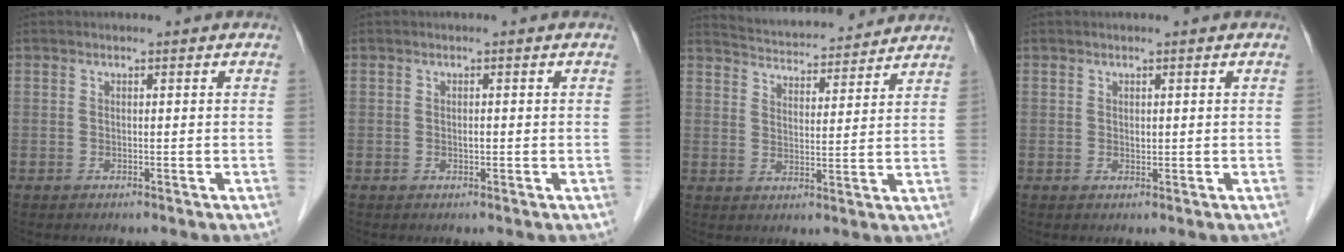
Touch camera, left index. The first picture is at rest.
{"total": 0.6, "force": [-0.3, 0.2, 0.5], "torque": [-0.010, -0.003, -0.005]}
{"total": 12.7, "force": [12.2, 1.7, 3.1], "torque": [-0.051, 0.015, 0.175]}
{"total": 0.5, "force": [0.0, 0.3, 0.5], "torque": [-0.007, -0.004, 0.001]}